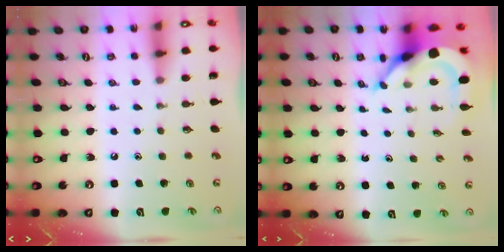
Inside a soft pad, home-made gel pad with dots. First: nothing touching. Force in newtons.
{"total": 6.2, "press": 6.1, "slide": 0.8}